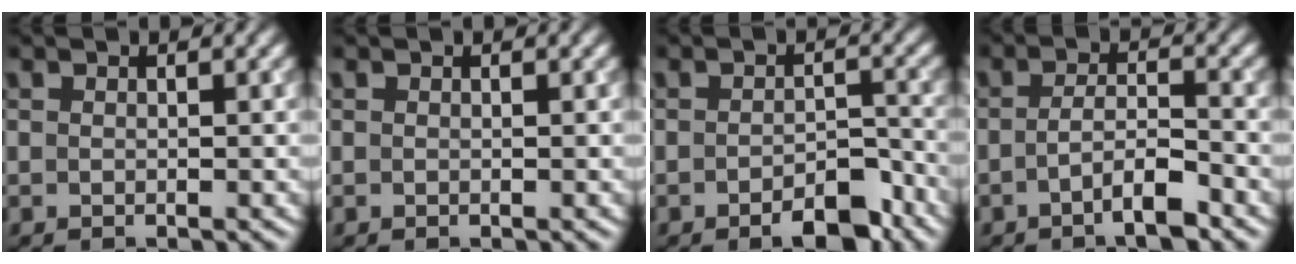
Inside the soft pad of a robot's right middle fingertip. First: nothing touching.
{"total": 0.0}
{"total": 4.1, "force": [-2.5, 1.7, 2.8], "torque": [-0.034, 0.005, -0.036]}
{"total": 3.4, "force": [-1.7, 0.7, 2.9], "torque": [-0.051, 0.007, -0.036]}